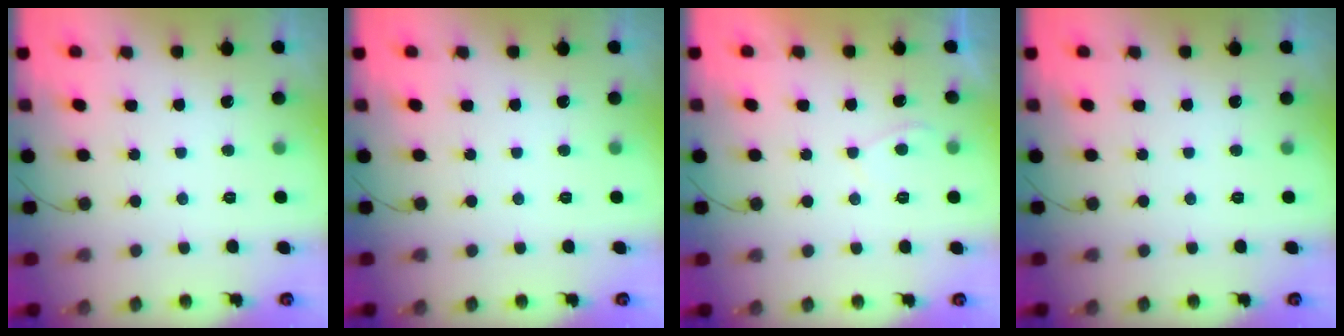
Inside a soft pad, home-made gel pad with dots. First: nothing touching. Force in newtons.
{"total": 0.0}
{"total": 1.4, "press": 1.2, "slide": 0.6}
{"total": 0.0}